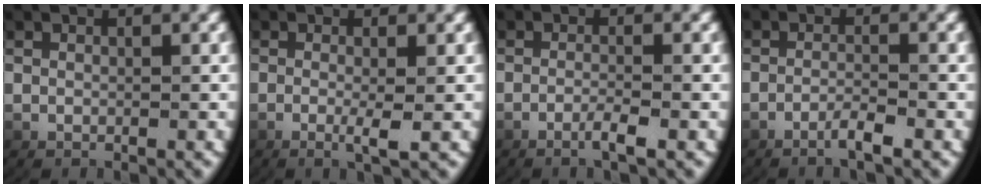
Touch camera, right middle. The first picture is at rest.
{"total": 2.0, "force": [-0.5, 0.2, 1.9], "torque": [-0.049, -0.009, -0.006]}
{"total": 1.8, "force": [-1.1, 0.1, 1.4], "torque": [-0.036, 0.002, -0.022]}
{"total": 1.9, "force": [-1.4, 0.1, 1.3], "torque": [-0.032, 0.001, -0.028]}